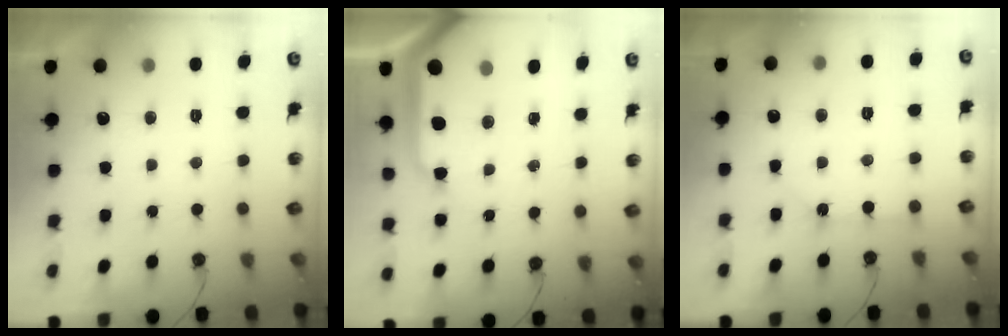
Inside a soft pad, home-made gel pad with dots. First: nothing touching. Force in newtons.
{"total": 13.3, "press": 13.2, "slide": 1.9}
{"total": 1.8, "press": 1.8, "slide": 0.1}